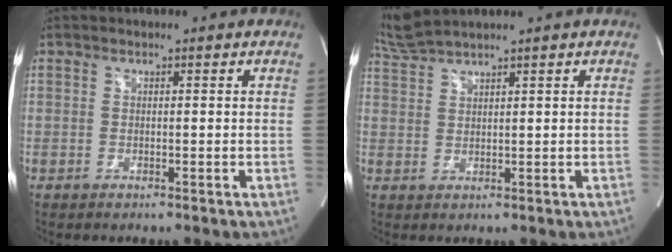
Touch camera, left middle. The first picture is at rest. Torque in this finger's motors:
{"motor_torque": [-0.33, -0.25, -0.14, -0.01]}